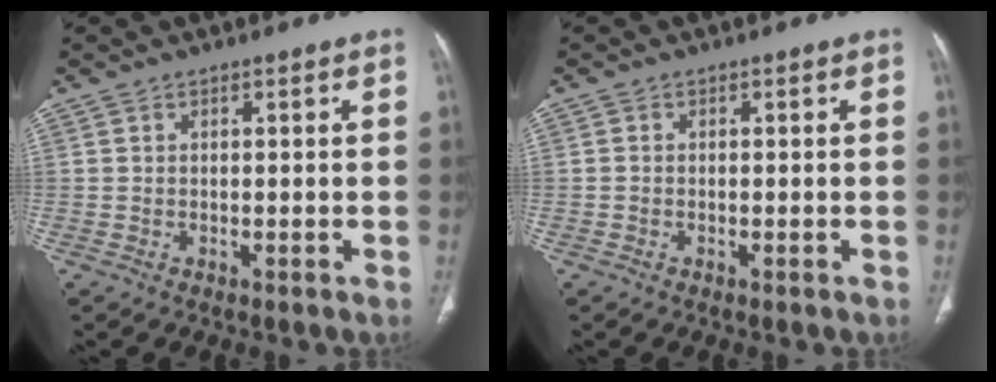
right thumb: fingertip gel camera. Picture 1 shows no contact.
{"total": 0.0}